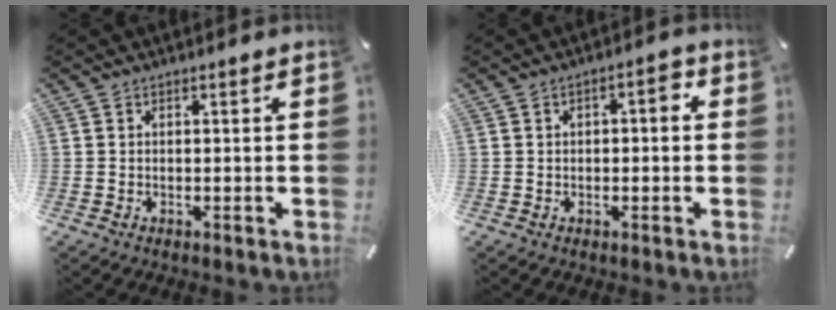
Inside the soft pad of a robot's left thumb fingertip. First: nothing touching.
{"total": 2.8, "force": [-0.2, 1.5, 2.3], "torque": [-0.044, 0.012, -0.008]}